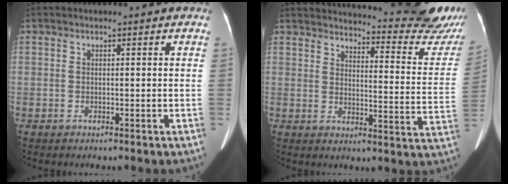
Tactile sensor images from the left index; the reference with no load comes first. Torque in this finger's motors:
{"motor_torque": [0.52, -1.18, 0.13, 0.09]}